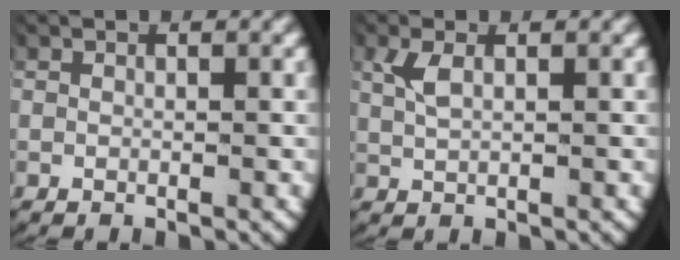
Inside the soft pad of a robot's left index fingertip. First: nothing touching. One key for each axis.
{"total": 1.8, "fx": 0.8, "fy": 0.6, "fz": 1.4, "tx": -0.039, "ty": -0.001, "tz": 0.022}